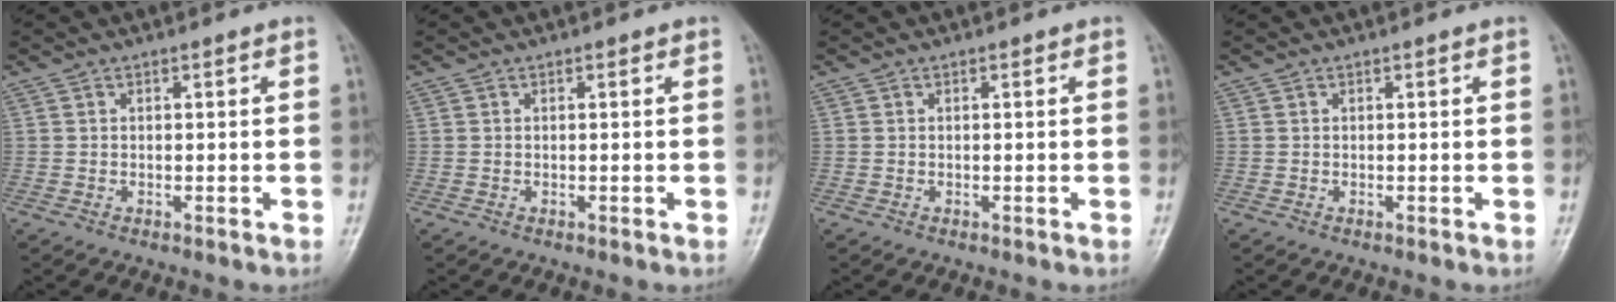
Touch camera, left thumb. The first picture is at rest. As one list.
[{"total": 0.0}, {"total": 0.0}, {"total": 0.0}]